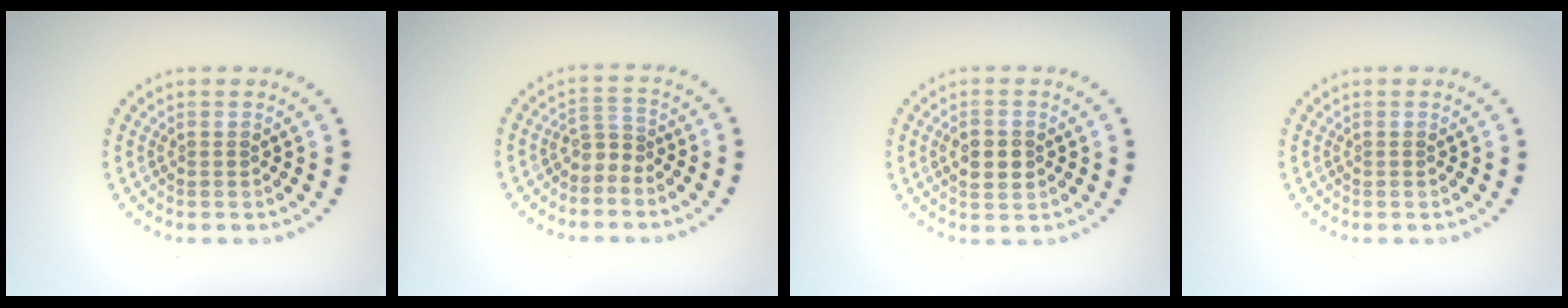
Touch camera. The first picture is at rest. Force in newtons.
{"total": 1.8, "press": 1.1, "slide": 1.4}
{"total": 2.7, "press": 2.7, "slide": 0.1}
{"total": 0.0}